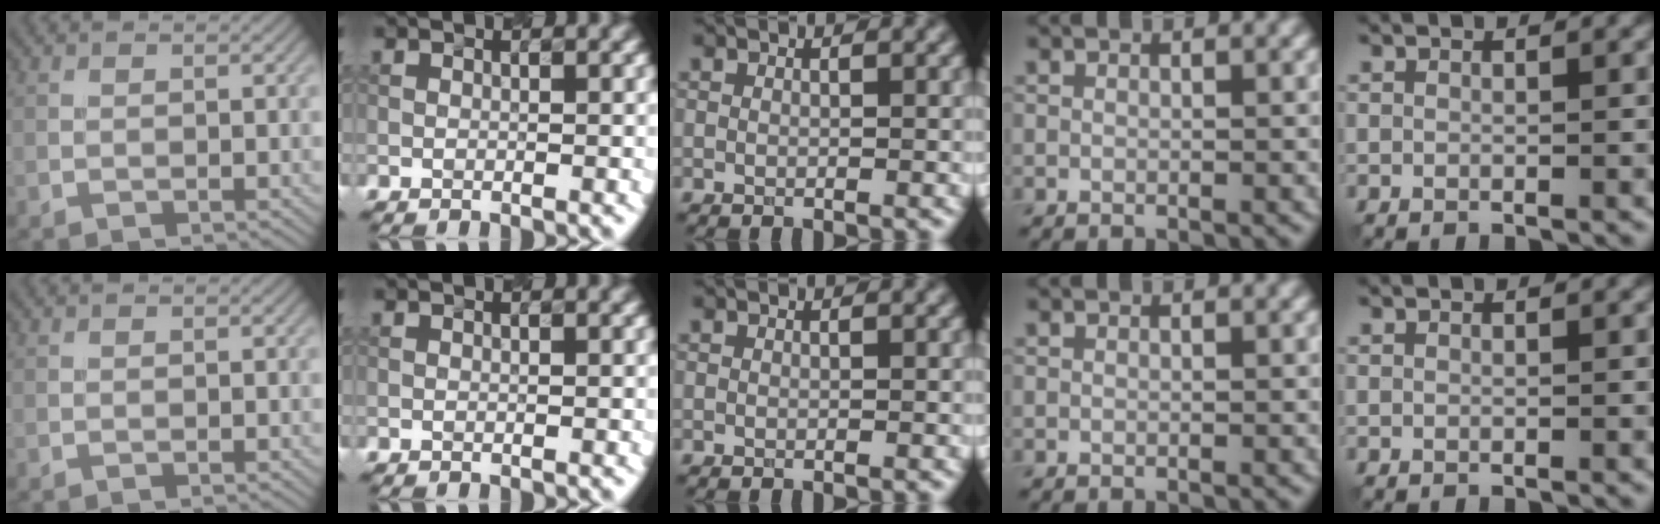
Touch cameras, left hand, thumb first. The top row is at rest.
{}